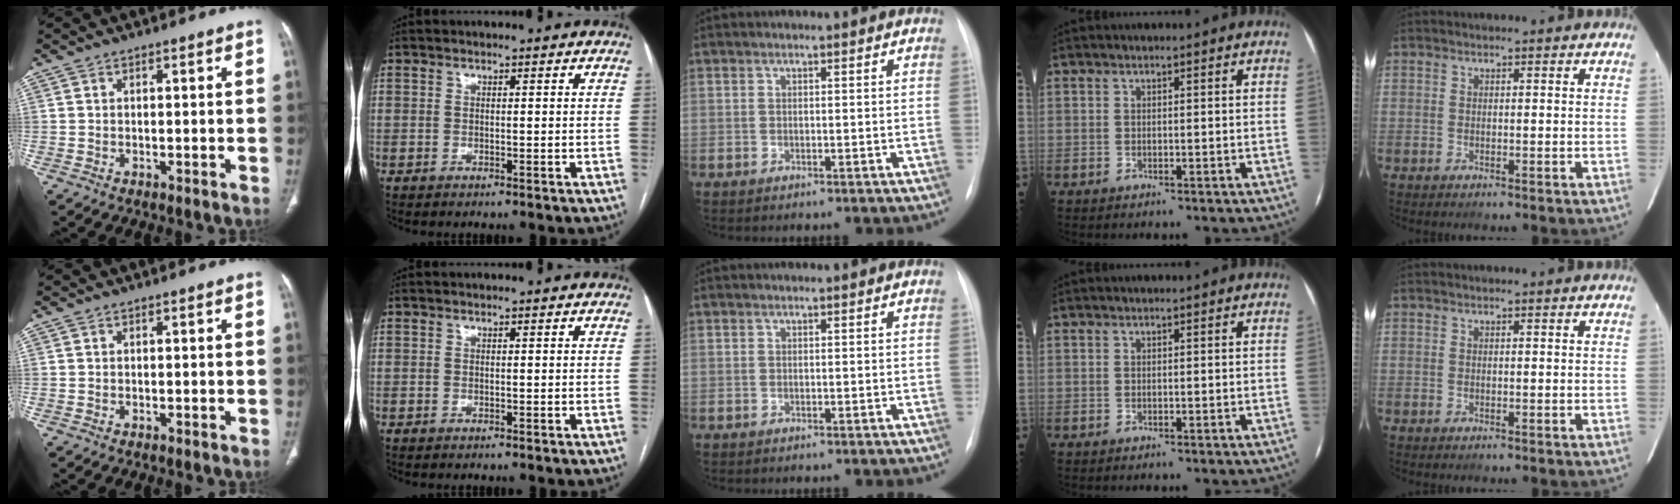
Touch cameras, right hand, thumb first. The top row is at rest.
{}